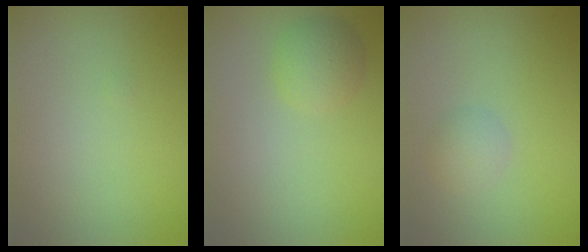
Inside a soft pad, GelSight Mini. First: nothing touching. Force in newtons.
{"total": 2.3, "press": 2.3, "slide": 0.1}
{"total": 1.8, "press": 1.8, "slide": 0.0}